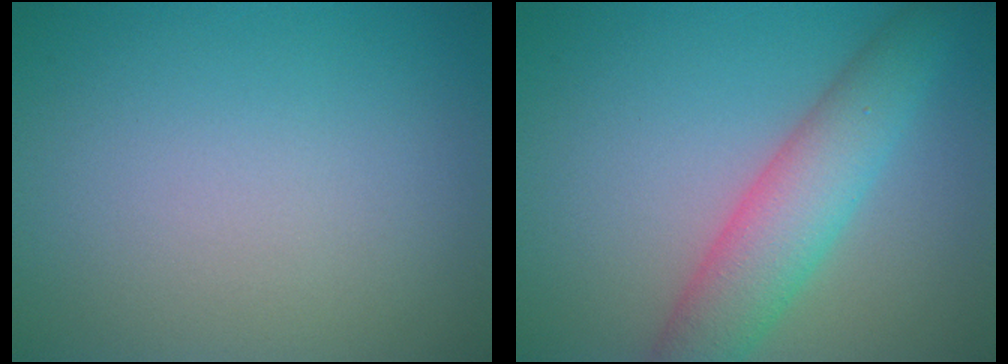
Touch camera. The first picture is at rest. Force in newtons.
{"total": 5.6, "press": 5.6, "slide": 0.2}